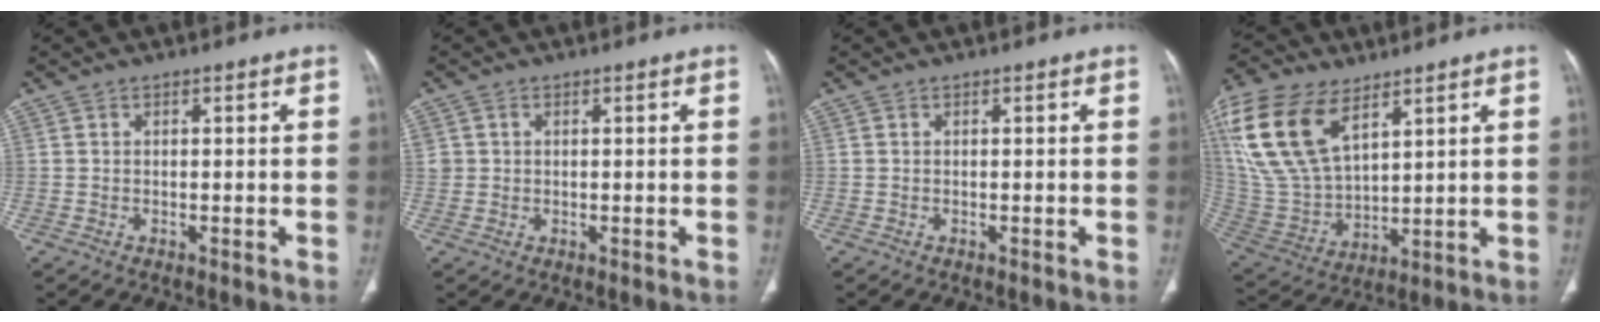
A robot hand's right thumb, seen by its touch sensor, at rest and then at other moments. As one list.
[{"total": 1.5, "force": [0.4, 1.4, 0.3], "torque": [0.003, -0.001, 0.008]}, {"total": 0.0}, {"total": 20.9, "force": [10.4, 11.3, 14.2], "torque": [-0.301, -0.028, 0.212]}]